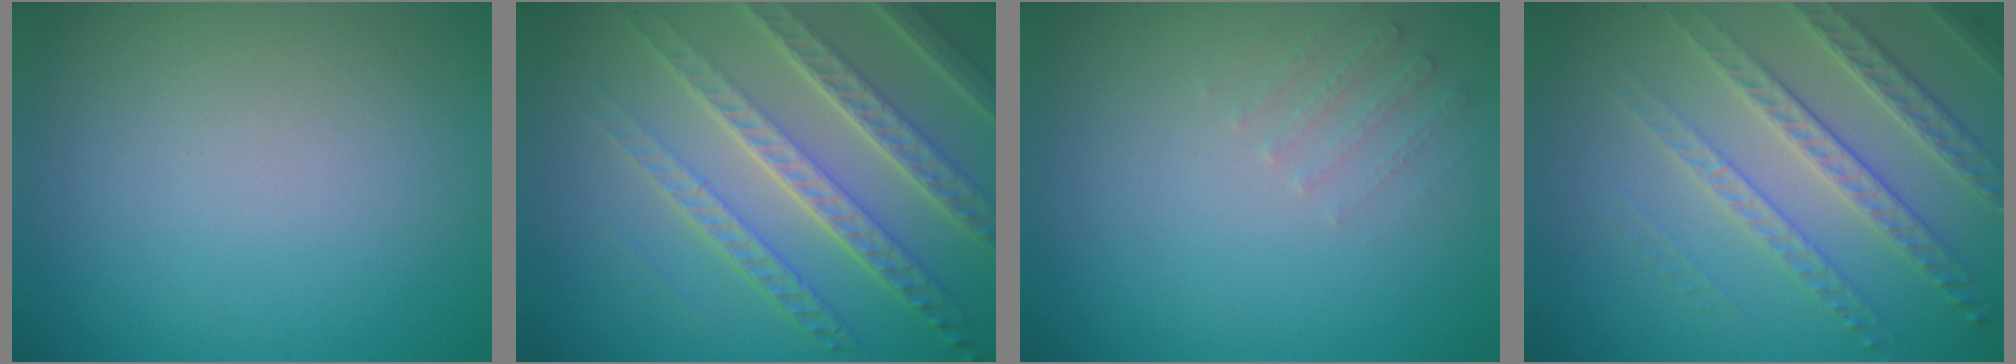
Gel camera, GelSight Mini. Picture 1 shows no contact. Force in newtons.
{"total": 7.9, "press": 5.4, "slide": 5.8}
{"total": 1.3, "press": 1.3, "slide": 0.4}
{"total": 4.8, "press": 4.1, "slide": 2.5}